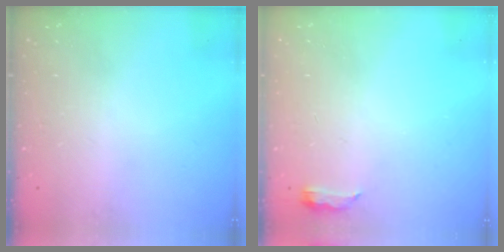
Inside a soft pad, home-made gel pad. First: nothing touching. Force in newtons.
{"total": 4.0, "press": 3.7, "slide": 1.3}